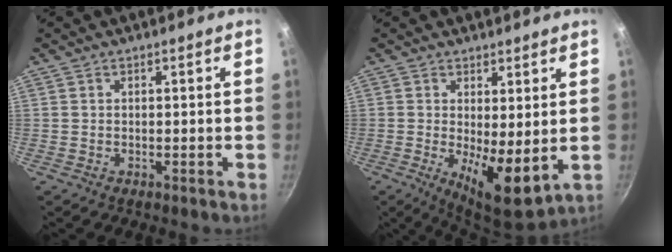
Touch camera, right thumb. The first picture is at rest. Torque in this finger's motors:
{"motor_torque": [-0.59, 0.77, 0.02, 0.11, 0.15]}